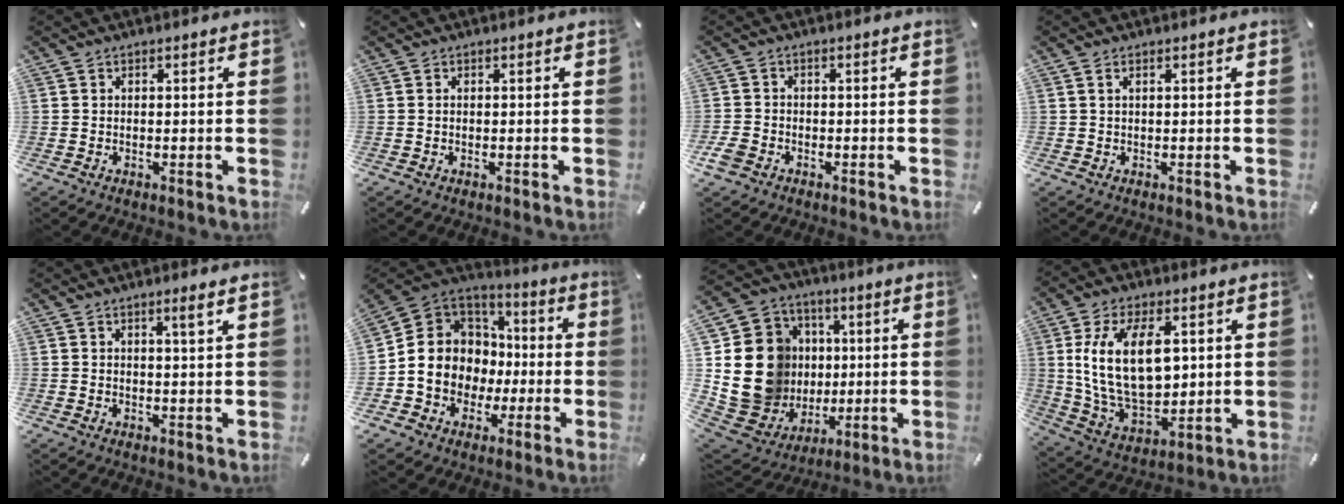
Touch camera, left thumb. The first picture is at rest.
{"total": 0.6, "force": [0.0, 0.1, 0.6], "torque": [-0.012, -0.001, 0.000]}
{"total": 3.2, "force": [-1.8, 2.2, 1.4], "torque": [-0.034, 0.004, -0.036]}
{"total": 1.0, "force": [0.3, 0.1, 0.9], "torque": [-0.019, 0.000, 0.005]}
{"total": 2.8, "force": [1.6, 0.0, 2.3], "torque": [-0.048, -0.003, 0.026]}
{"total": 12.3, "force": [-2.1, 11.7, 3.1], "torque": [-0.079, -0.004, -0.032]}
{"total": 20.7, "force": [1.3, 18.4, 9.4], "torque": [-0.198, -0.011, 0.058]}
{"total": 17.5, "force": [3.6, 10.5, 13.5], "torque": [-0.280, -0.005, 0.062]}